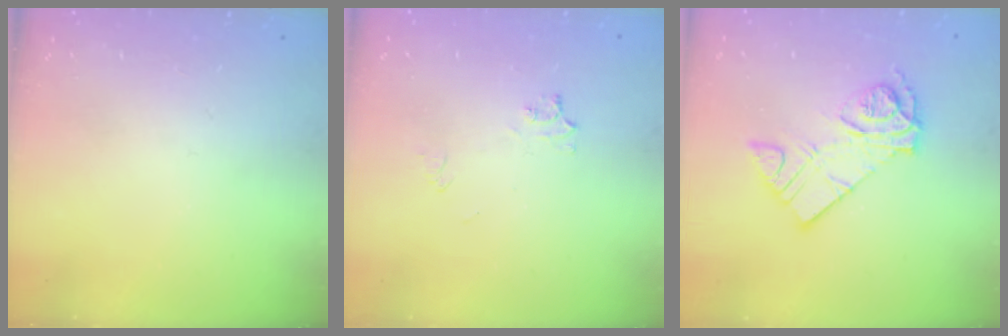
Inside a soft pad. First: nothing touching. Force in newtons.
{"total": 4.3, "press": 4.2, "slide": 0.5}
{"total": 12.1, "press": 12.1, "slide": 1.0}